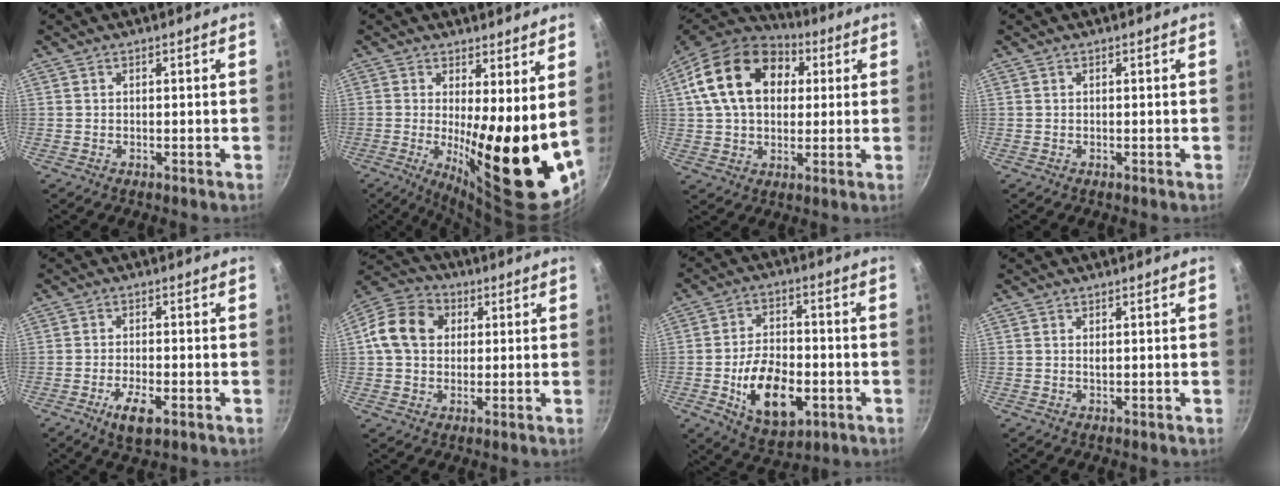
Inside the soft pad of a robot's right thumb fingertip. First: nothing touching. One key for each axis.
{"total": 17.7, "fx": 0.7, "fy": 5.2, "fz": 17.0, "tx": -0.222, "ty": -0.034, "tz": 0.019}
{"total": 20.1, "fx": 5.4, "fy": 14.2, "fz": 13.2, "tx": -0.213, "ty": 0.019, "tz": 0.079}
{"total": 0.0}
{"total": 5.9, "fx": -2.7, "fy": 2.1, "fz": 4.8, "tx": -0.088, "ty": 0.004, "tz": -0.046}
{"total": 11.9, "fx": 2.1, "fy": 9.6, "fz": 6.7, "tx": -0.101, "ty": 0.020, "tz": 0.017}
{"total": 15.0, "fx": -4.1, "fy": 8.7, "fz": 11.5, "tx": -0.170, "ty": 0.014, "tz": -0.058}
{"total": 0.7, "fx": 0.2, "fy": 0.3, "fz": 0.6, "tx": -0.011, "ty": 0.000, "tz": 0.003}